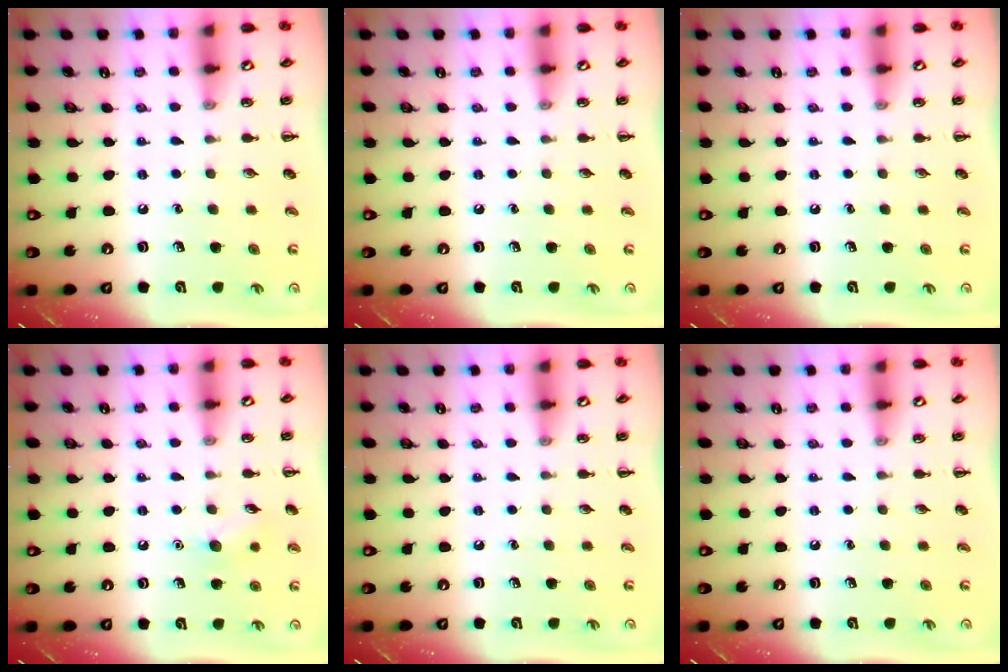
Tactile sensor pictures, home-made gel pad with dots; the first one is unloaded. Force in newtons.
{"total": 0.0}
{"total": 0.0}
{"total": 7.1, "press": 6.9, "slide": 1.9}
{"total": 0.0}
{"total": 0.0}